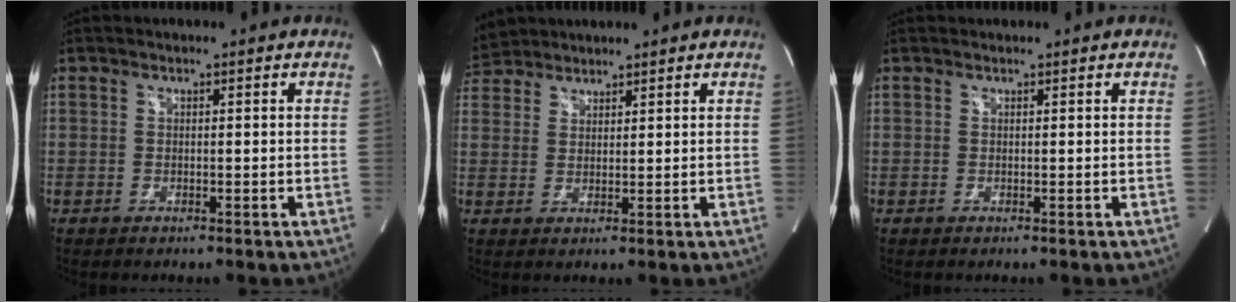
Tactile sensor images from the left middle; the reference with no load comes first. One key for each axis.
{"total": 5.3, "fx": 5.0, "fy": 1.8, "fz": 0.2, "tx": -0.011, "ty": 0.023, "tz": 0.100}
{"total": 0.6, "fx": 0.6, "fy": 0.1, "fz": 0.0, "tx": -0.005, "ty": 0.017, "tz": 0.014}